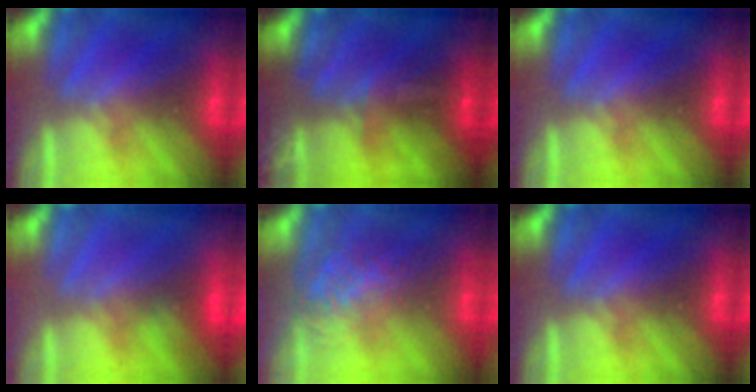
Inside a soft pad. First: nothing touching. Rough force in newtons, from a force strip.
{"total": 3.0}
{"total": 0.0}
{"total": 1.2}
{"total": 3.8}
{"total": 0.0}